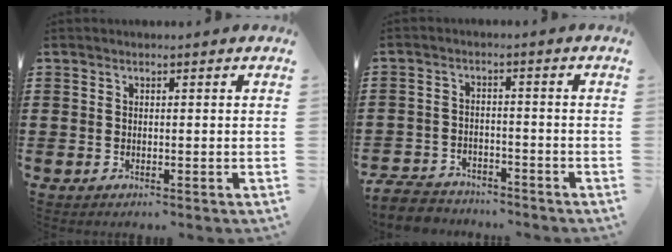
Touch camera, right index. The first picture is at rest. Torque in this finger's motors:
{"motor_torque": [-0.35, 0.48, -1.05, -0.21]}